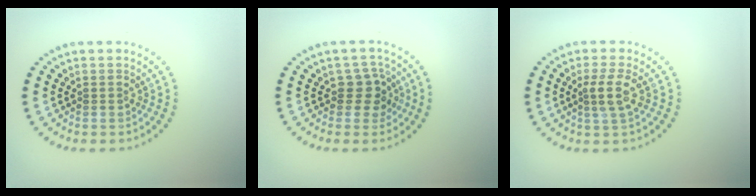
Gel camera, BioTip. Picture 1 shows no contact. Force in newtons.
{"total": 2.4, "press": 2.0, "slide": 1.3}
{"total": 2.5, "press": 2.1, "slide": 1.2}